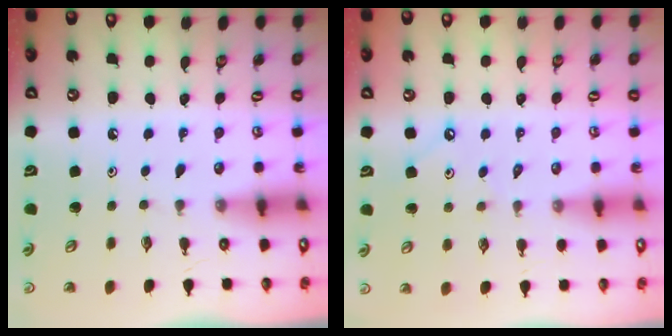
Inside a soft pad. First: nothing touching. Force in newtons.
{"total": 3.0, "press": 3.0, "slide": 0.4}